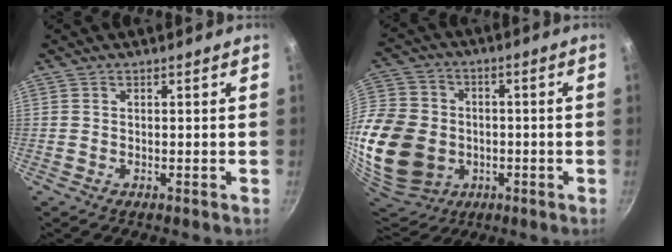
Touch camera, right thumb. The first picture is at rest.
{"total": 28.1, "force": [-4.9, 22.2, 16.4], "torque": [-0.382, 0.021, -0.073]}